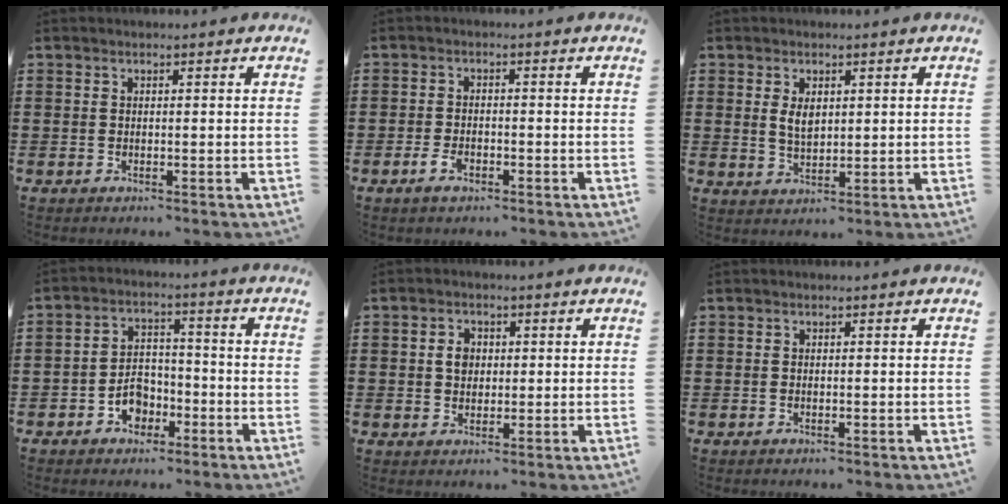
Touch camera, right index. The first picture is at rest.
{"total": 2.7, "force": [-1.3, 1.2, 2.0], "torque": [-0.045, -0.005, -0.026]}
{"total": 3.3, "force": [1.1, 1.8, 2.6], "torque": [-0.047, 0.003, 0.017]}
{"total": 4.8, "force": [-2.3, 3.3, 2.5], "torque": [-0.040, 0.003, -0.044]}
{"total": 2.8, "force": [0.3, 2.3, 1.7], "torque": [-0.039, 0.011, 0.004]}
{"total": 0.0}